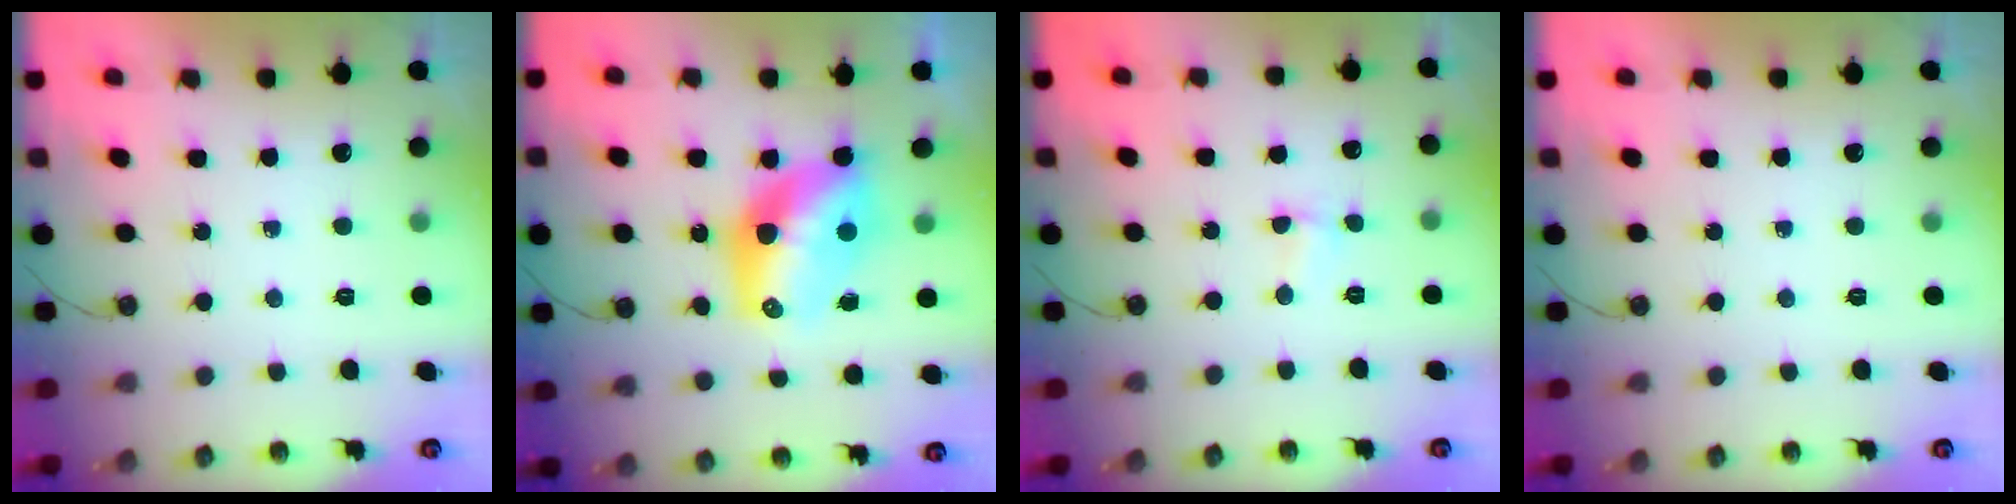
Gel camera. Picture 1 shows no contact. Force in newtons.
{"total": 12.5, "press": 12.5, "slide": 1.0}
{"total": 2.8, "press": 1.1, "slide": 2.5}
{"total": 0.0}